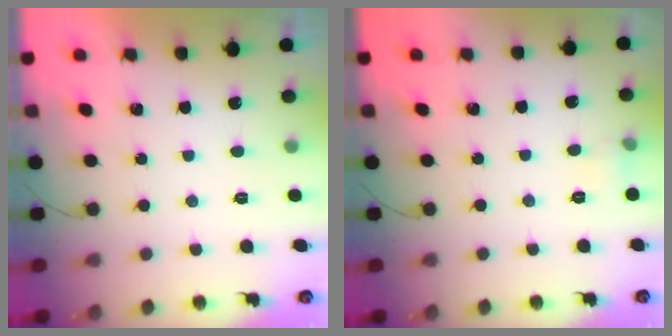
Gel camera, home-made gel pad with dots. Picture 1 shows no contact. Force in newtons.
{"total": 4.2, "press": 3.9, "slide": 1.5}